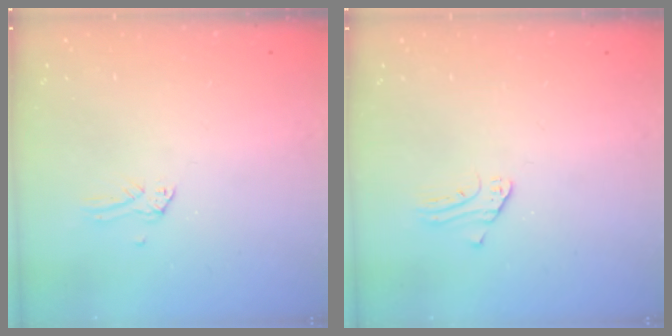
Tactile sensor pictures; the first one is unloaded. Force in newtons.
{"total": 2.0, "press": 2.0, "slide": 0.2}